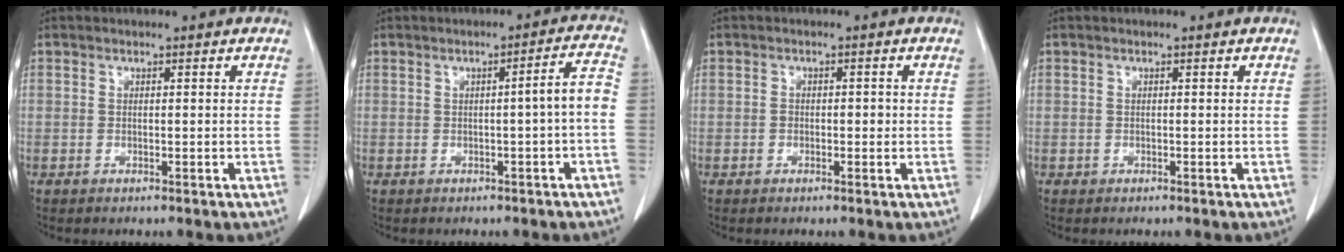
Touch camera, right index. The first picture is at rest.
{"total": 4.1, "force": [-0.7, -0.3, 4.0], "torque": [-0.054, 0.012, -0.008]}
{"total": 1.6, "force": [-0.2, 1.1, 1.2], "torque": [-0.019, 0.007, -0.002]}
{"total": 0.0}